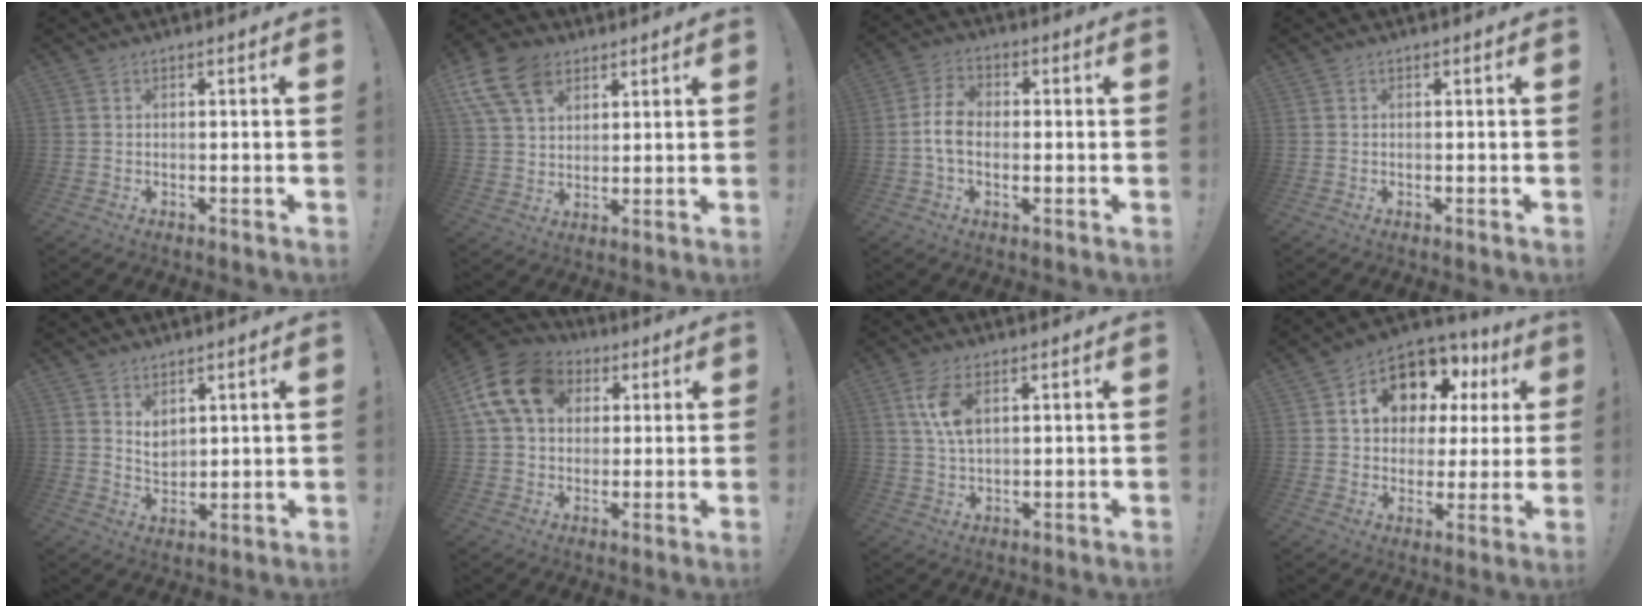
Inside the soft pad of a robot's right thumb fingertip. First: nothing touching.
{"total": 14.4, "force": [7.3, 9.6, 7.9], "torque": [-0.149, -0.032, 0.141]}
{"total": 7.2, "force": [-0.7, 4.9, 5.3], "torque": [-0.104, 0.007, -0.012]}
{"total": 0.0}
{"total": 4.8, "force": [3.1, 3.2, 1.8], "torque": [-0.025, -0.025, 0.058]}
{"total": 16.3, "force": [5.2, 12.4, 9.3], "torque": [-0.154, -0.003, 0.103]}
{"total": 7.9, "force": [2.9, 3.9, 6.3], "torque": [-0.122, -0.007, 0.049]}
{"total": 13.6, "force": [6.9, 9.3, 7.2], "torque": [-0.115, -0.043, 0.129]}